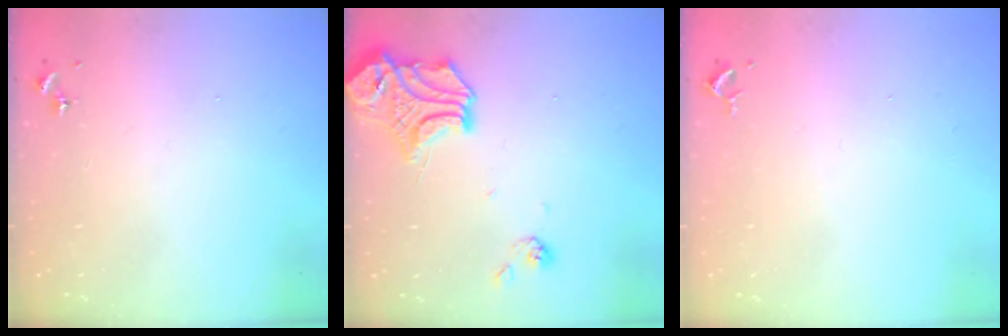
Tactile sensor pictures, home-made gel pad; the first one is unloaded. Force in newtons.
{"total": 15.8, "press": 15.8, "slide": 1.5}
{"total": 2.6, "press": 2.6, "slide": 0.4}